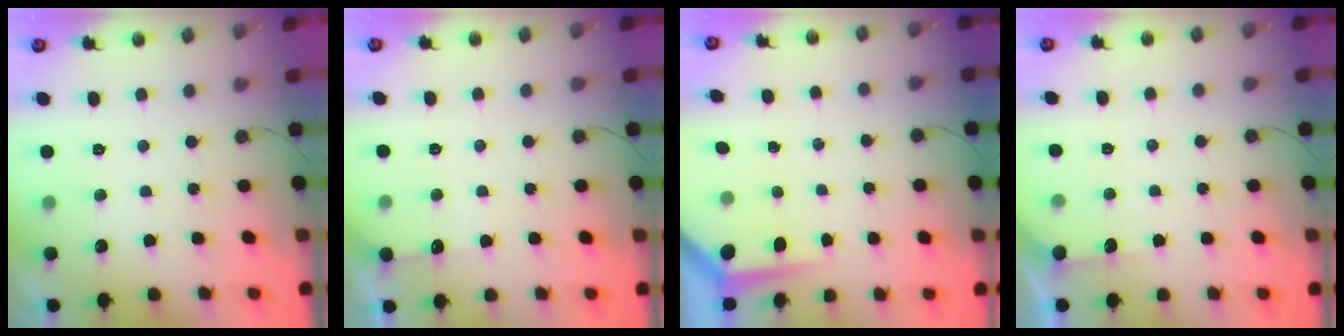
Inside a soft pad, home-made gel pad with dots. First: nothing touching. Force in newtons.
{"total": 2.9, "press": 2.8, "slide": 0.4}
{"total": 4.0, "press": 3.9, "slide": 0.3}
{"total": 3.2, "press": 3.2, "slide": 0.3}